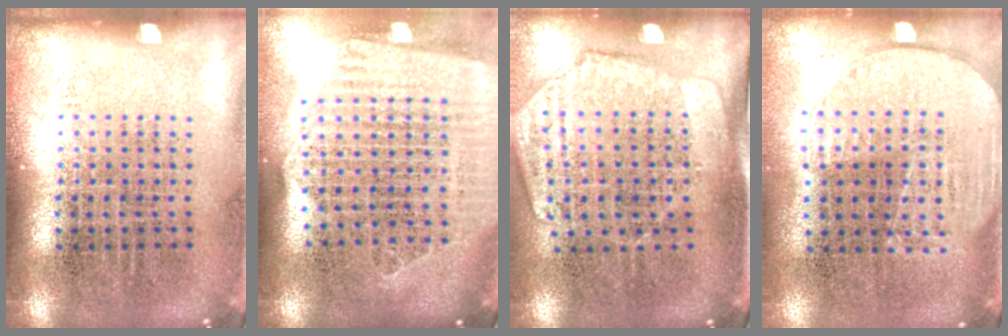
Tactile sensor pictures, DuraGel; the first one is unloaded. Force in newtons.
{"total": 2.5, "press": 2.2, "slide": 1.1}
{"total": 1.8, "press": 1.5, "slide": 1.0}
{"total": 1.7, "press": 1.4, "slide": 0.8}